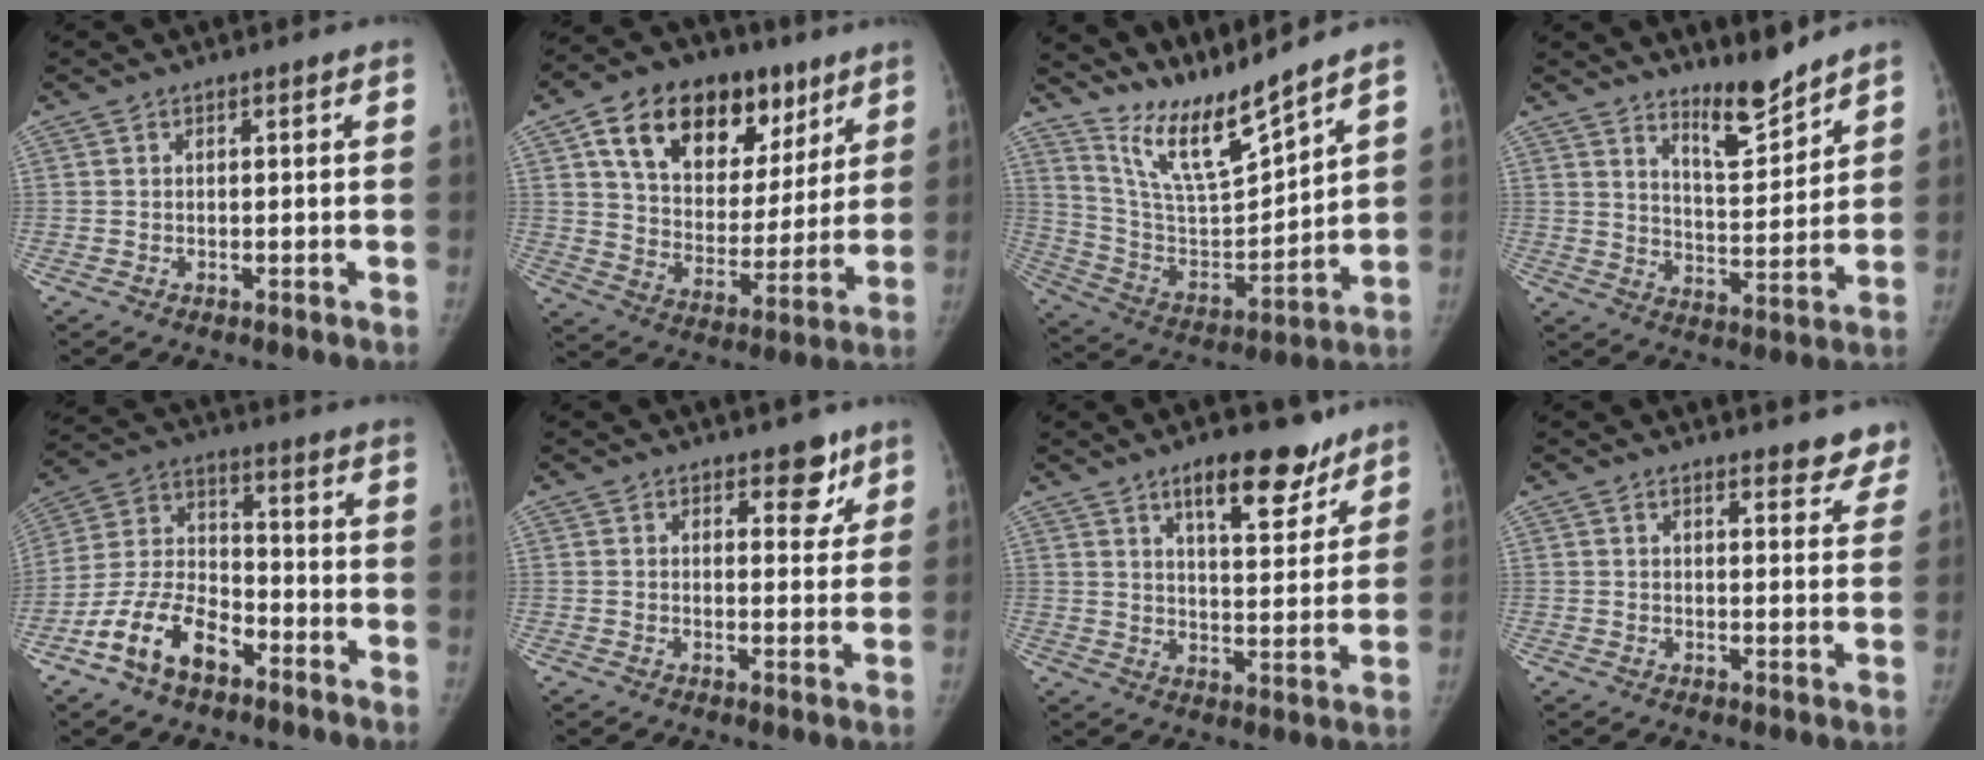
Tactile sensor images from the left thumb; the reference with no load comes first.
{"total": 23.8, "force": [12.0, 15.1, 14.0], "torque": [-0.178, -0.011, 0.197]}
{"total": 13.8, "force": [12.3, 0.8, 6.3], "torque": [-0.102, -0.083, 0.246]}
{"total": 8.8, "force": [7.4, 1.8, 4.3], "torque": [-0.055, -0.073, 0.129]}
{"total": 13.1, "force": [-7.7, 7.2, 7.8], "torque": [-0.148, 0.053, -0.152]}
{"total": 4.9, "force": [3.2, 2.7, 2.6], "torque": [0.002, -0.017, 0.039]}
{"total": 12.1, "force": [8.2, 4.6, 7.5], "torque": [-0.074, -0.048, 0.123]}
{"total": 8.5, "force": [7.8, 2.7, 2.1], "torque": [0.025, -0.033, 0.069]}